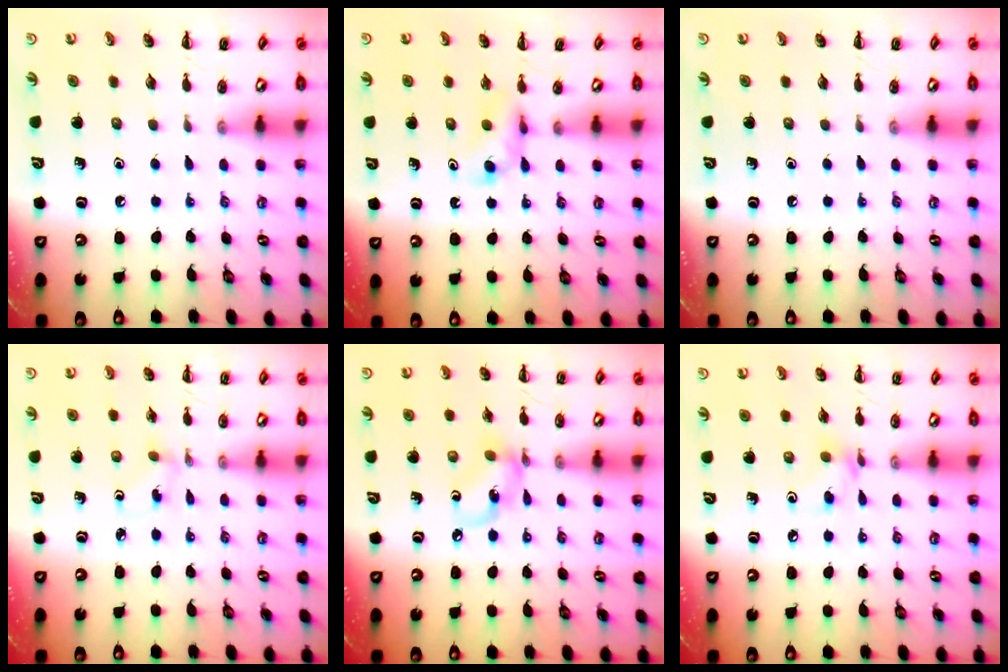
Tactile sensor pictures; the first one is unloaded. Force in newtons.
{"total": 3.5, "press": 3.2, "slide": 1.4}
{"total": 0.0}
{"total": 1.0, "press": 0.8, "slide": 0.6}
{"total": 8.0, "press": 7.9, "slide": 1.5}
{"total": 6.0, "press": 6.0, "slide": 0.9}